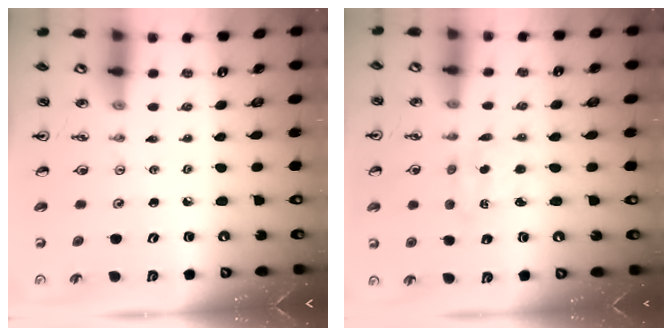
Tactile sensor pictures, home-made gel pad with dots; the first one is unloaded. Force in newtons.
{"total": 2.3, "press": 2.3, "slide": 0.2}